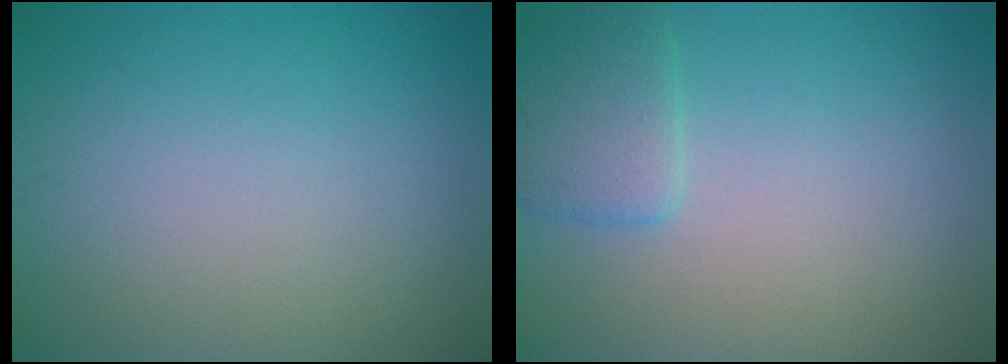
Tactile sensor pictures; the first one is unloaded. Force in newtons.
{"total": 2.4, "press": 2.3, "slide": 0.2}